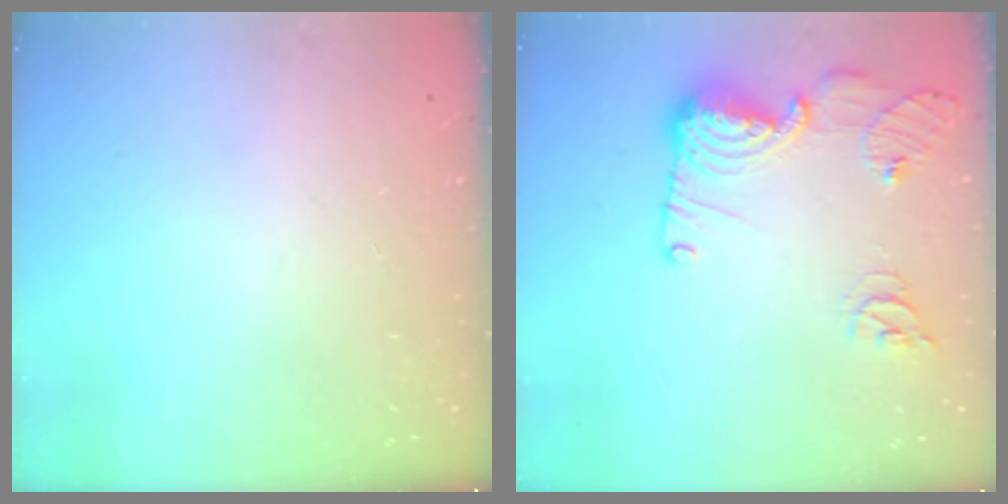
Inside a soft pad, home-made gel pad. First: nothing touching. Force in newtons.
{"total": 15.2, "press": 14.9, "slide": 2.8}